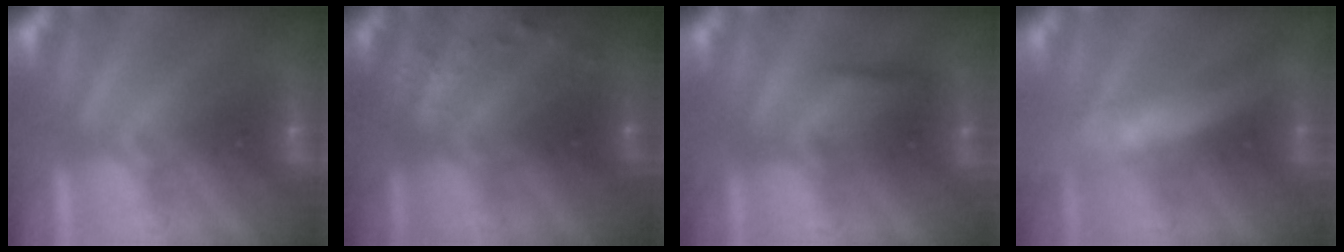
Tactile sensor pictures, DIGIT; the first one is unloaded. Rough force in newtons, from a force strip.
{"total": 7.6}
{"total": 2.4}
{"total": 3.4}